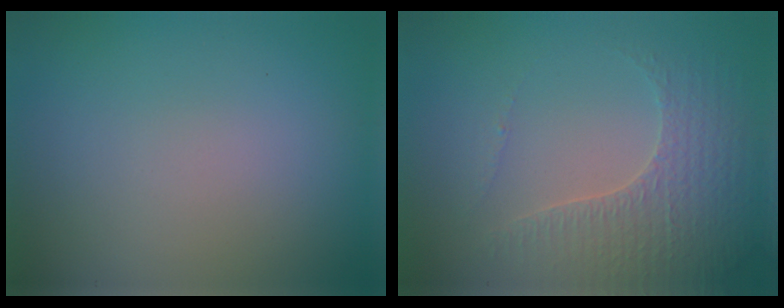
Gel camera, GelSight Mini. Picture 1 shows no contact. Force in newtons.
{"total": 3.4, "press": 3.4, "slide": 0.6}